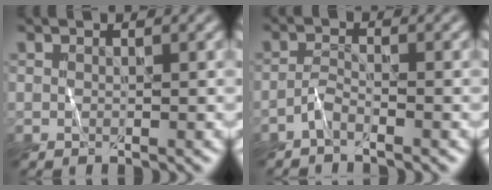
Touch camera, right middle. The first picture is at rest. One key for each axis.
{"total": 1.5, "fx": -1.3, "fy": 0.1, "fz": 0.7, "tx": -0.018, "ty": 0.004, "tz": -0.031}